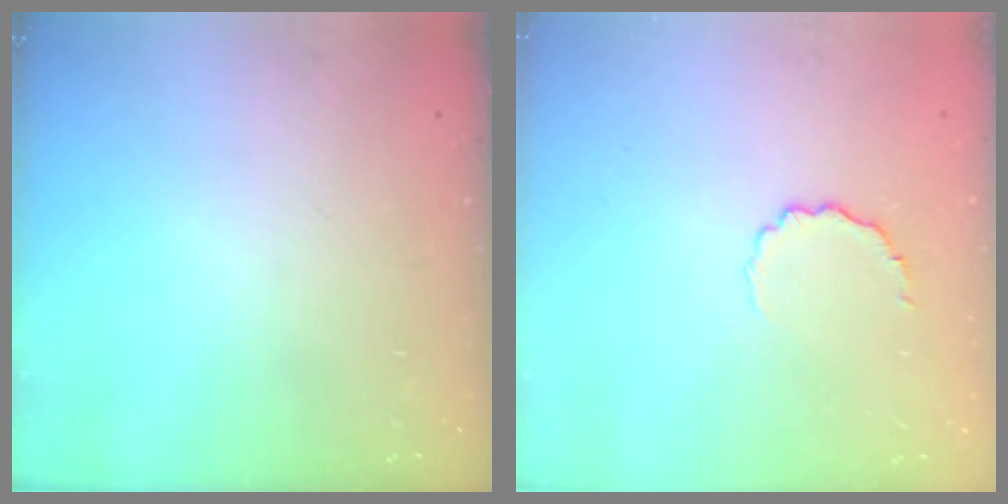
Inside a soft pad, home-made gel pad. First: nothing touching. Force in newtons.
{"total": 4.9, "press": 4.7, "slide": 1.5}